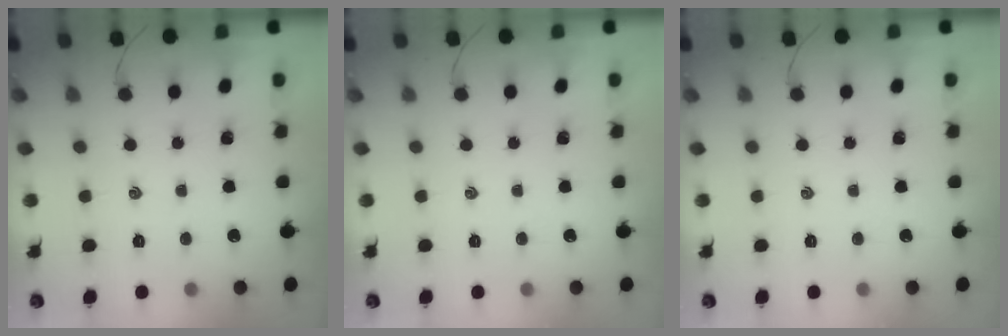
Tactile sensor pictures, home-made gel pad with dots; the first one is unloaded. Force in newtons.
{"total": 0.0}
{"total": 0.0}